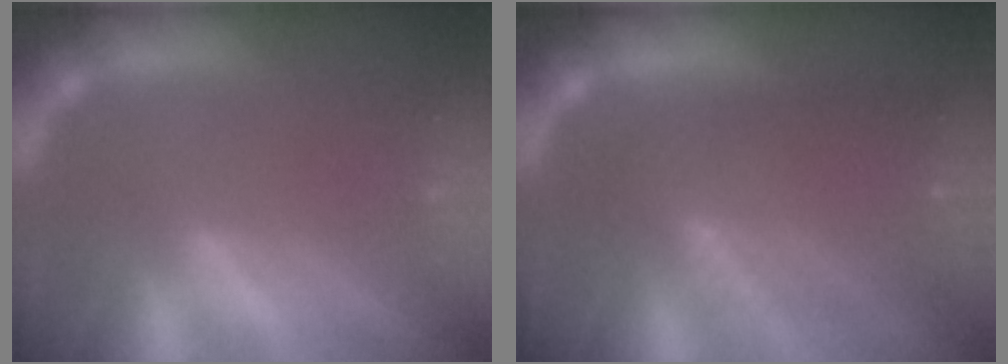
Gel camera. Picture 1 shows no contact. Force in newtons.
{"total": 7.5}